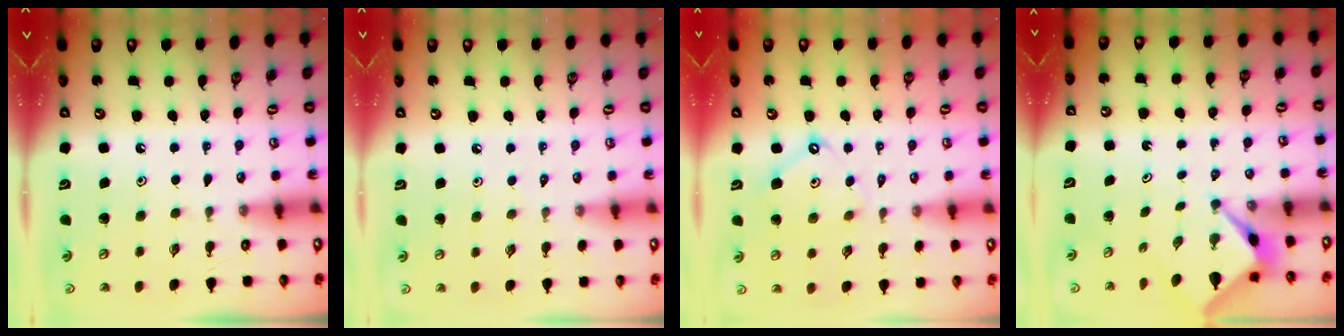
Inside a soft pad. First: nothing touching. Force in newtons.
{"total": 0.0}
{"total": 7.4, "press": 7.3, "slide": 0.7}
{"total": 2.7, "press": 2.7, "slide": 0.2}